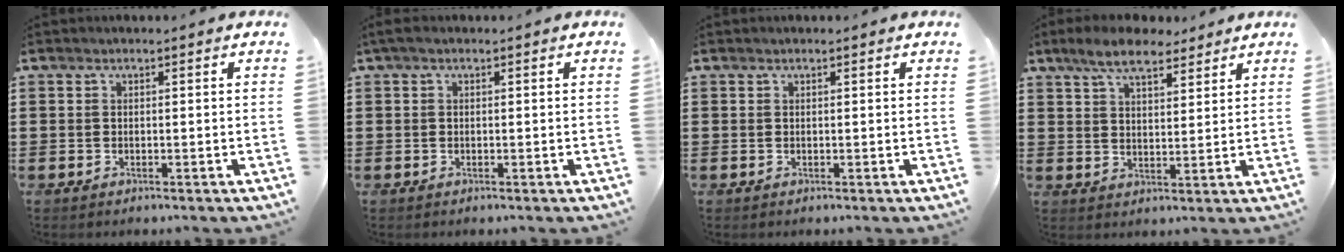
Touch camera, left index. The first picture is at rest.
{"total": 0.7, "force": [-0.3, 0.2, 0.6], "torque": [-0.011, -0.001, -0.005]}
{"total": 0.0}
{"total": 7.6, "force": [6.0, 2.6, 3.9], "torque": [-0.091, -0.001, 0.111]}